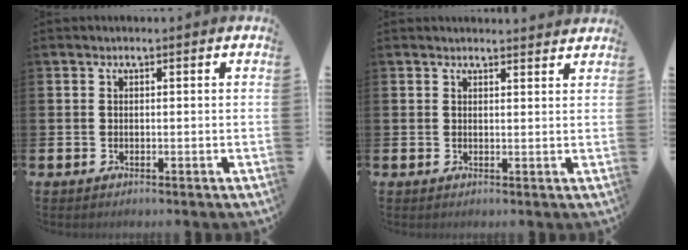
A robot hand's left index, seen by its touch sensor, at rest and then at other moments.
{"total": 1.7, "force": [1.7, 0.1, -0.1], "torque": [0.014, -0.013, 0.027]}